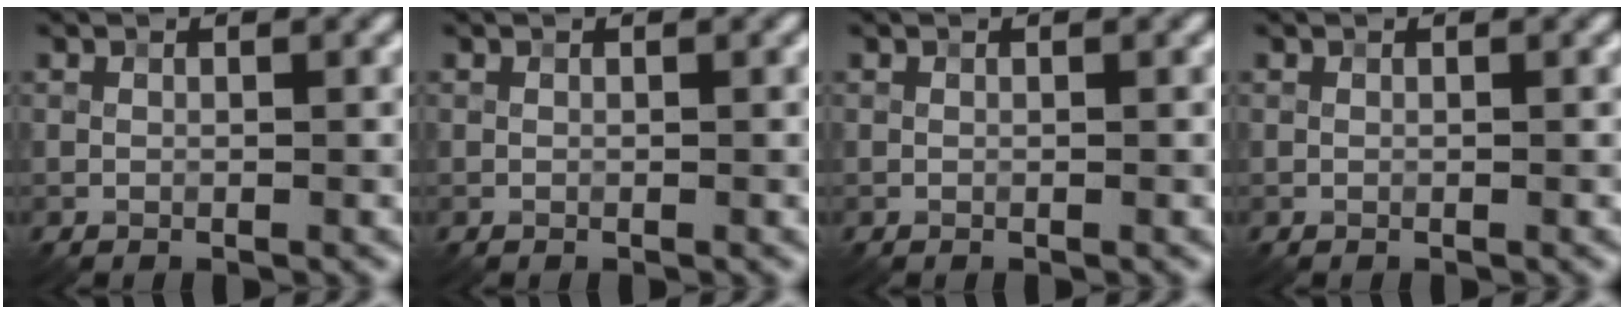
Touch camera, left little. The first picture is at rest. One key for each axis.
{"total": 0.0}
{"total": 0.0}
{"total": 0.0}